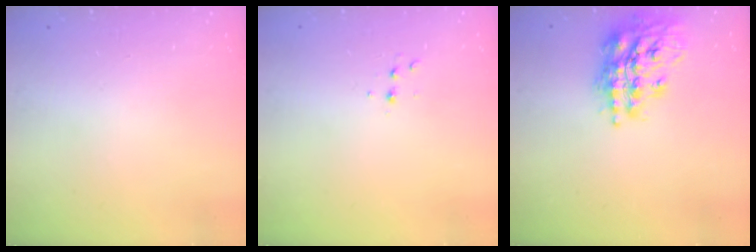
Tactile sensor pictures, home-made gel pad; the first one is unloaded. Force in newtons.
{"total": 3.7, "press": 3.5, "slide": 1.1}
{"total": 17.7, "press": 17.6, "slide": 1.5}